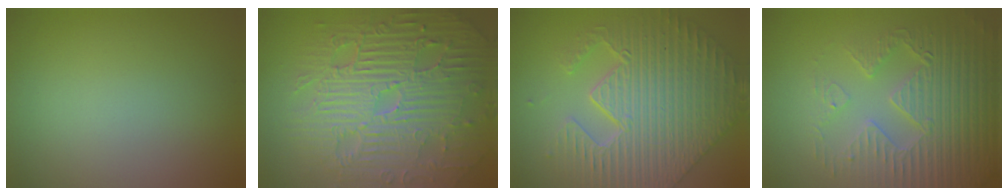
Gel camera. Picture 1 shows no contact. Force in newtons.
{"total": 11.6, "press": 7.5, "slide": 8.9}
{"total": 7.7, "press": 6.3, "slide": 4.6}
{"total": 5.8, "press": 5.2, "slide": 2.6}